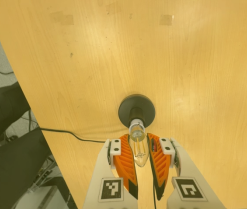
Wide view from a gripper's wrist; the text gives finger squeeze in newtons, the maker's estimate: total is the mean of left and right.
{"total": 23.0, "left": 22.7, "right": 23.2}